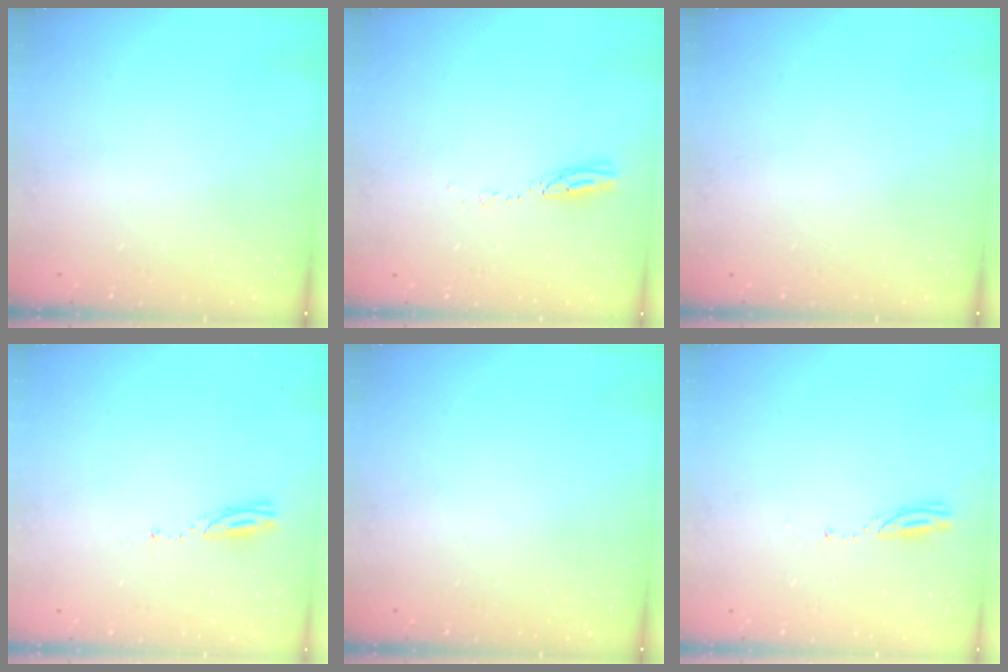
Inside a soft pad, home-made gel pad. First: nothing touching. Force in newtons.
{"total": 3.9, "press": 3.8, "slide": 0.4}
{"total": 0.0}
{"total": 3.0, "press": 3.0, "slide": 0.2}
{"total": 0.0}
{"total": 3.3, "press": 3.3, "slide": 0.3}